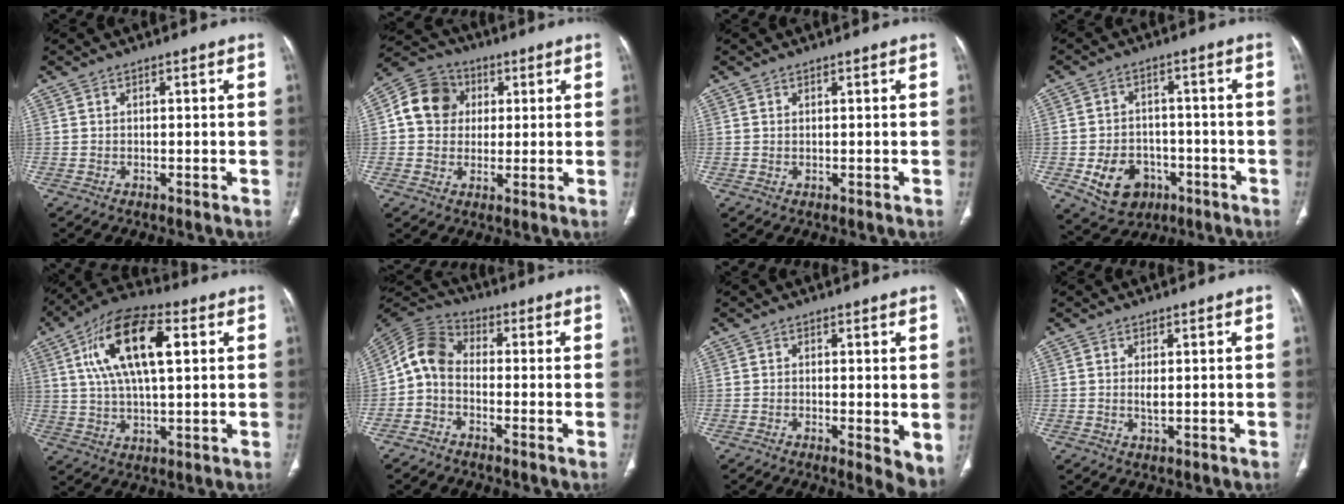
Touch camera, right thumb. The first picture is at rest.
{"total": 10.2, "force": [2.0, 8.9, 4.5], "torque": [-0.063, 0.010, 0.024]}
{"total": 0.0}
{"total": 9.9, "force": [-3.7, 7.8, 4.9], "torque": [-0.056, 0.023, -0.044]}
{"total": 17.0, "force": [5.0, 7.2, 14.5], "torque": [-0.261, 0.013, 0.085]}
{"total": 7.5, "force": [-1.1, 5.4, 5.1], "torque": [-0.089, 0.028, -0.041]}
{"total": 5.1, "force": [-0.4, 1.4, 4.8], "torque": [-0.066, -0.016, -0.007]}
{"total": 1.5, "force": [0.2, 0.5, 1.4], "torque": [-0.033, -0.004, 0.008]}